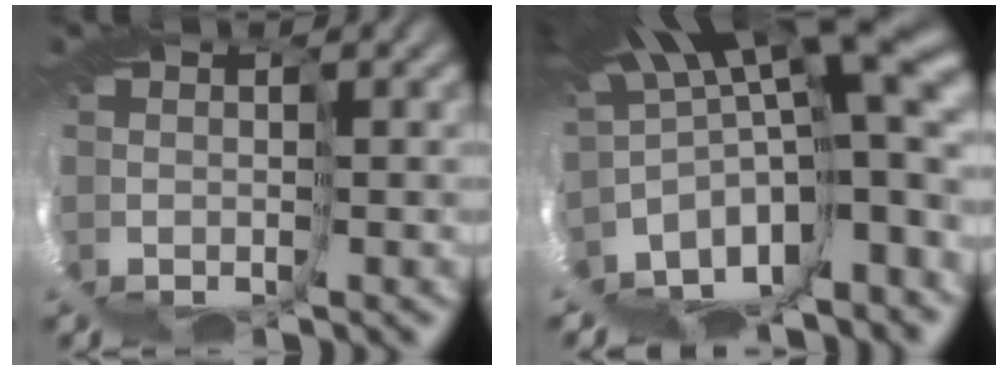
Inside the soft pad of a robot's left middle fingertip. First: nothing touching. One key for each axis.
{"total": 8.5, "fx": -1.5, "fy": 1.3, "fz": 8.3, "tx": -0.134, "ty": -0.023, "tz": -0.001}